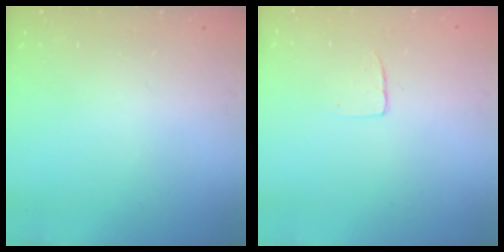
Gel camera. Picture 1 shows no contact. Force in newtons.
{"total": 3.8, "press": 3.8, "slide": 0.2}